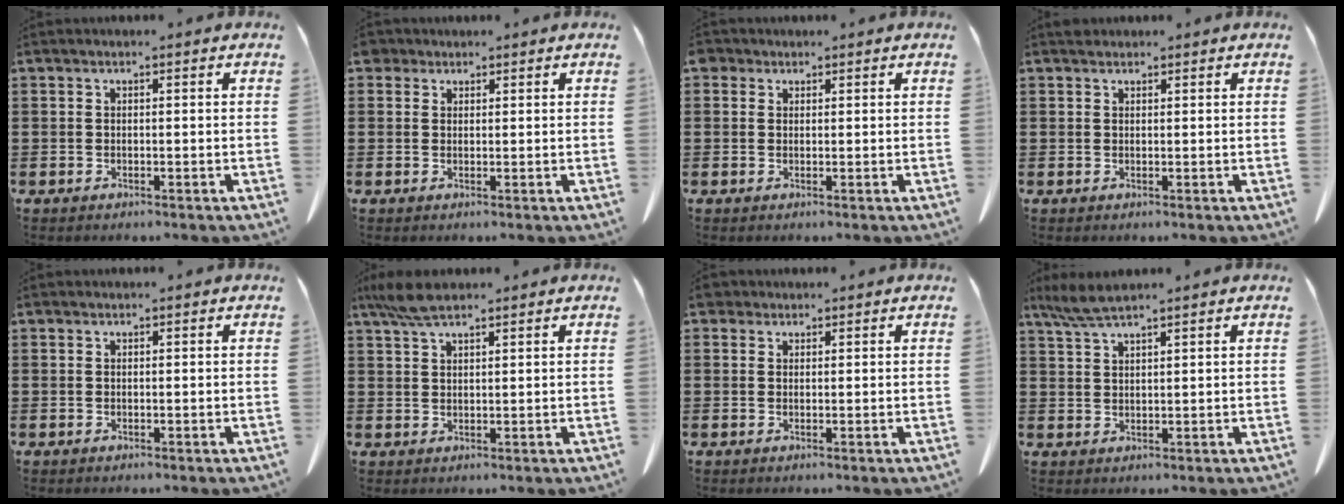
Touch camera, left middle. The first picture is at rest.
{"total": 1.9, "force": [1.5, 1.2, 0.4], "torque": [-0.015, 0.007, 0.029]}
{"total": 1.5, "force": [1.0, 1.1, 0.3], "torque": [-0.013, 0.005, 0.020]}
{"total": 0.9, "force": [0.8, 0.4, 0.1], "torque": [-0.004, 0.002, 0.017]}
{"total": 0.0}
{"total": 5.0, "force": [3.5, 1.4, 3.2], "torque": [-0.072, 0.002, 0.066]}
{"total": 2.0, "force": [1.5, 1.2, 0.7], "torque": [-0.021, 0.008, 0.029]}
{"total": 3.8, "force": [3.0, 0.3, 2.3], "torque": [-0.052, -0.003, 0.056]}